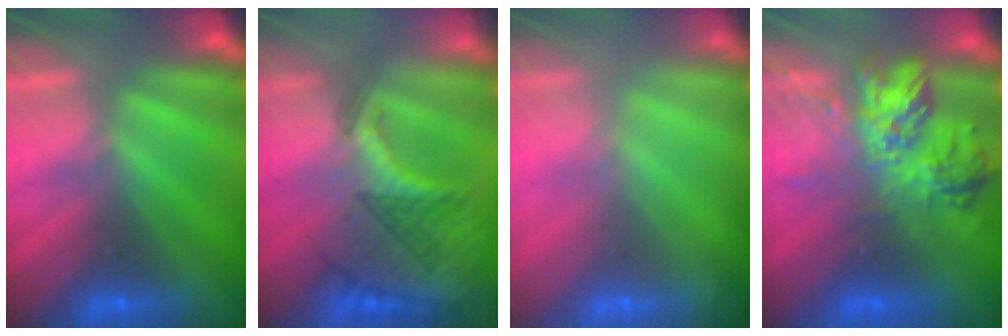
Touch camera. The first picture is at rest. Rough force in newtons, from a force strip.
{"total": 3.0}
{"total": 1.3}
{"total": 9.0}